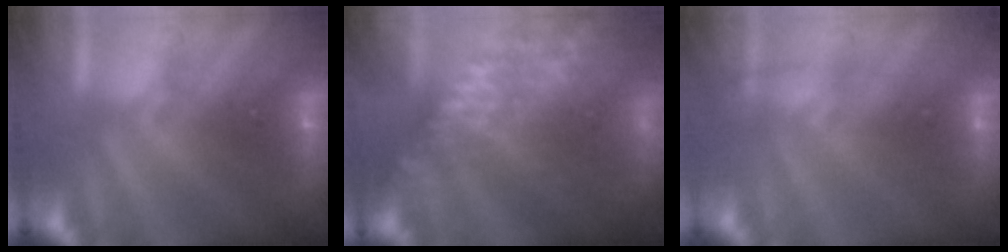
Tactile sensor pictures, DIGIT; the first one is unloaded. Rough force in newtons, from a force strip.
{"total": 6.4}
{"total": 1.4}